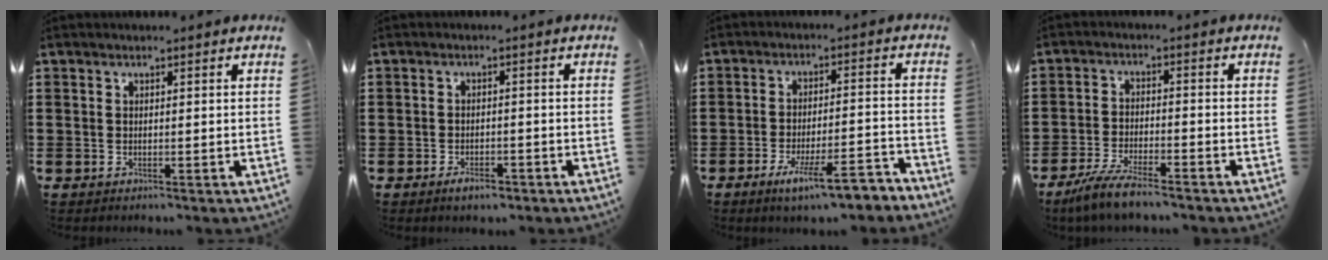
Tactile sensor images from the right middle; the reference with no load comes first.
{"total": 2.3, "force": [-1.8, 0.9, 1.2], "torque": [-0.022, 0.001, -0.033]}
{"total": 8.8, "force": [-6.3, 1.3, 6.1], "torque": [-0.104, -0.002, -0.112]}
{"total": 5.7, "force": [-4.9, 0.4, 2.8], "torque": [-0.073, -0.013, -0.097]}